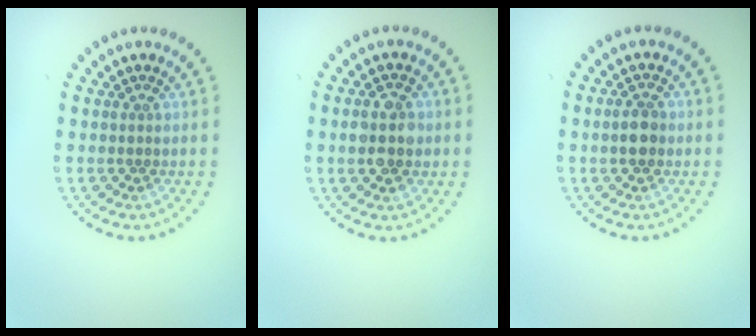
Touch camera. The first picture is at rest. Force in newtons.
{"total": 4.0, "press": 4.0, "slide": 0.1}
{"total": 2.1, "press": 2.1, "slide": 0.2}